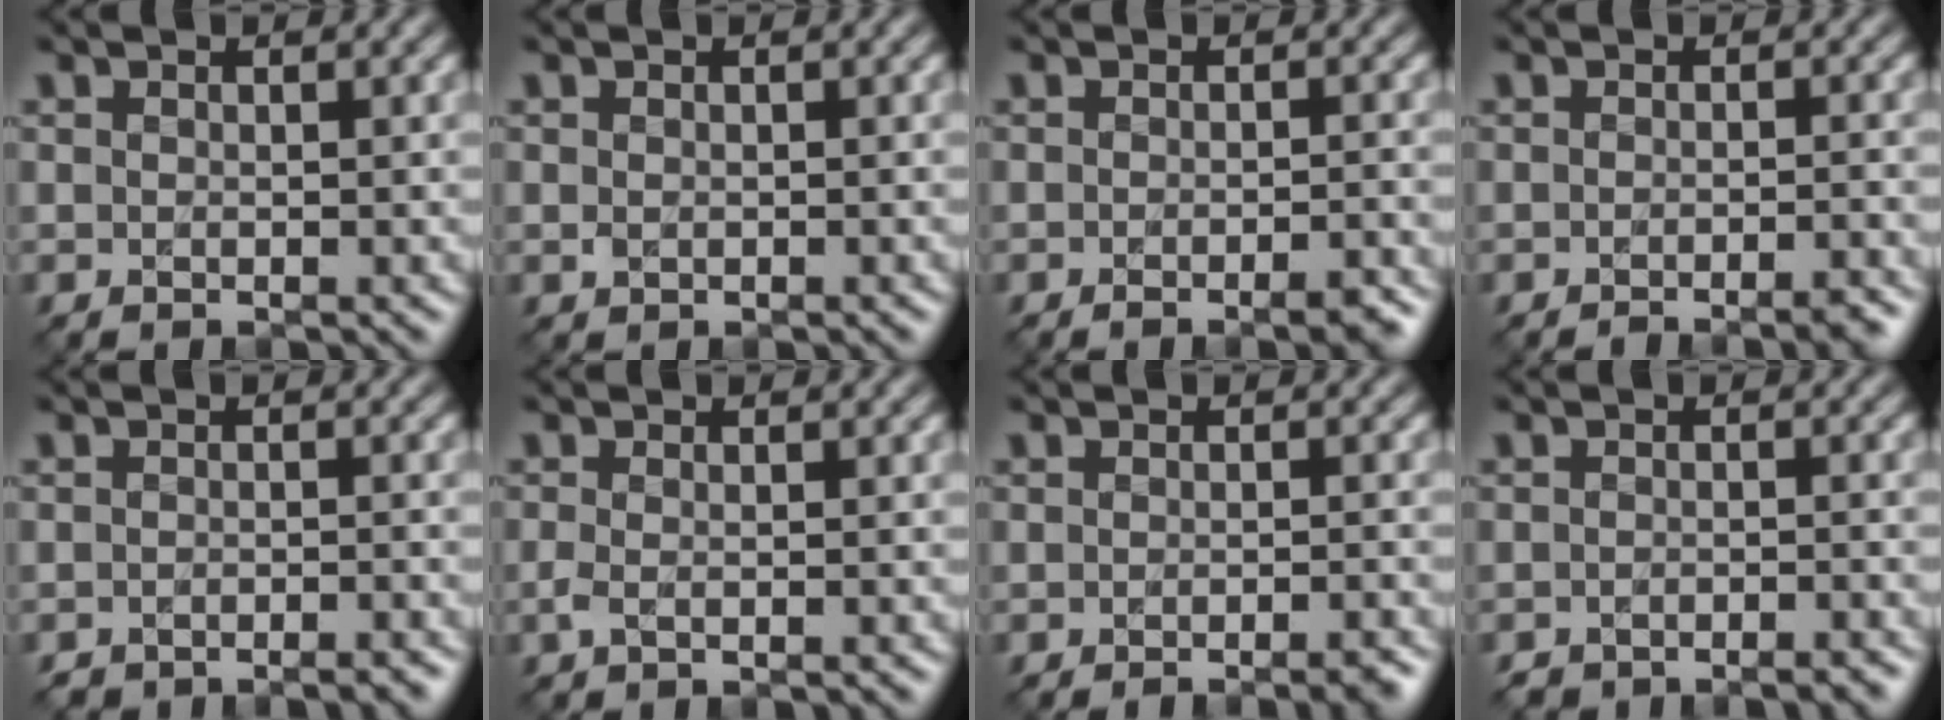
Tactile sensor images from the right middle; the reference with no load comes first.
{"total": 0.6, "force": [-0.1, 0.5, 0.3], "torque": [-0.005, -0.004, -0.001]}
{"total": 2.9, "force": [-1.9, 0.7, 2.1], "torque": [-0.022, 0.003, -0.027]}
{"total": 2.5, "force": [-2.0, 0.4, 1.4], "torque": [-0.010, 0.002, -0.033]}
{"total": 2.7, "force": [-2.7, 0.4, 0.3], "torque": [-0.008, 0.008, -0.029]}
{"total": 1.1, "force": [-0.4, 0.4, 0.9], "torque": [-0.024, -0.005, -0.011]}
{"total": 2.4, "force": [-1.8, 0.4, 1.4], "torque": [-0.008, 0.003, -0.028]}
{"total": 3.3, "force": [-3.2, 0.6, 0.3], "torque": [-0.003, 0.007, -0.037]}